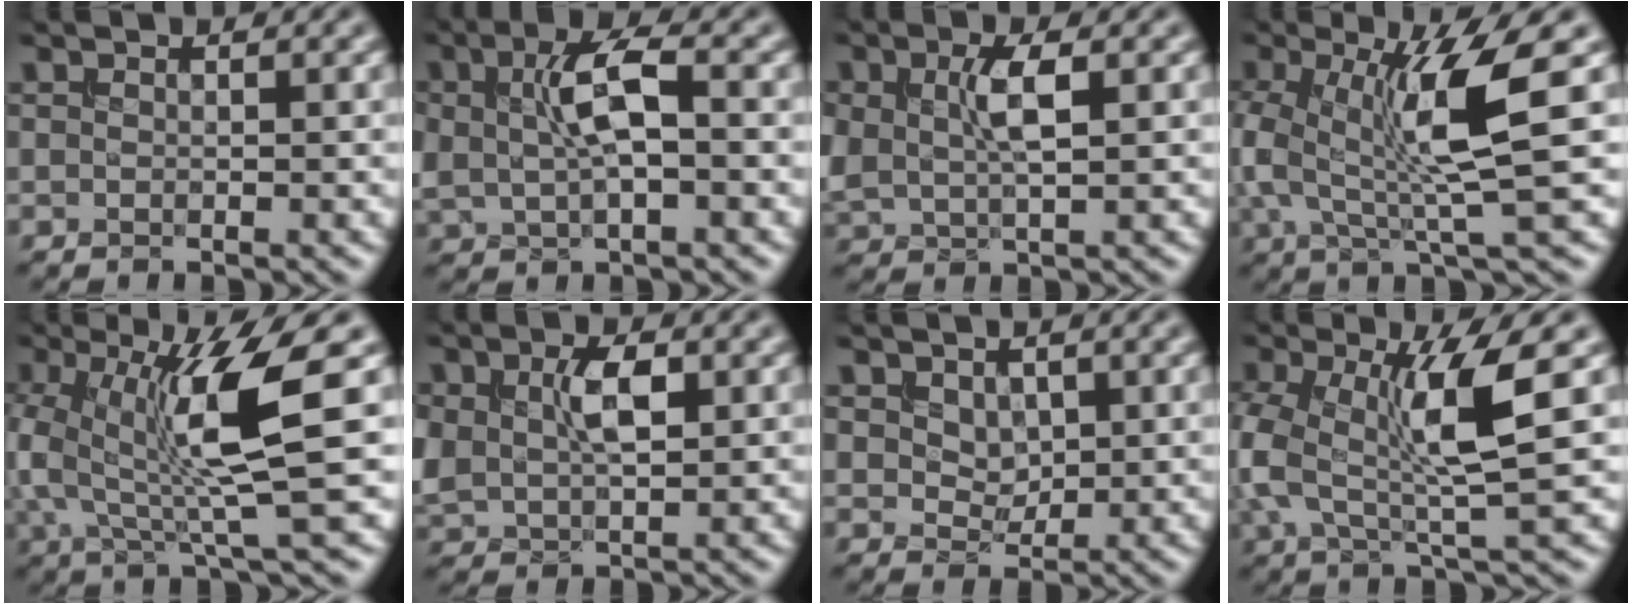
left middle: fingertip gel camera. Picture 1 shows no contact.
{"total": 4.9, "force": [0.6, 2.1, 4.3], "torque": [-0.094, 0.009, 0.011]}
{"total": 3.7, "force": [1.0, 1.8, 3.1], "torque": [-0.073, 0.003, 0.023]}
{"total": 7.9, "force": [0.8, 1.4, 7.7], "torque": [-0.152, 0.001, 0.017]}
{"total": 8.7, "force": [1.0, 1.5, 8.5], "torque": [-0.161, -0.003, 0.020]}
{"total": 4.5, "force": [1.0, 2.7, 3.4], "torque": [-0.081, 0.001, 0.023]}
{"total": 1.8, "force": [0.7, 1.3, 0.9], "torque": [-0.021, -0.006, 0.016]}
{"total": 7.9, "force": [0.8, 2.2, 7.6], "torque": [-0.163, 0.006, 0.009]}